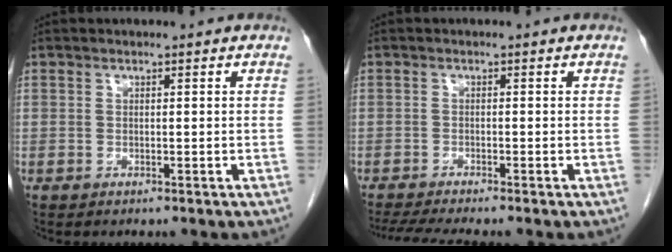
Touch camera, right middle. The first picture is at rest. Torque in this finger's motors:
{"motor_torque": [0.04, -0.03, 0.01, 0.00]}